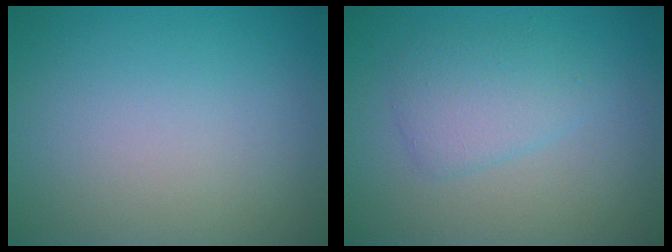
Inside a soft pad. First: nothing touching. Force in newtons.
{"total": 2.6, "press": 2.6, "slide": 0.1}